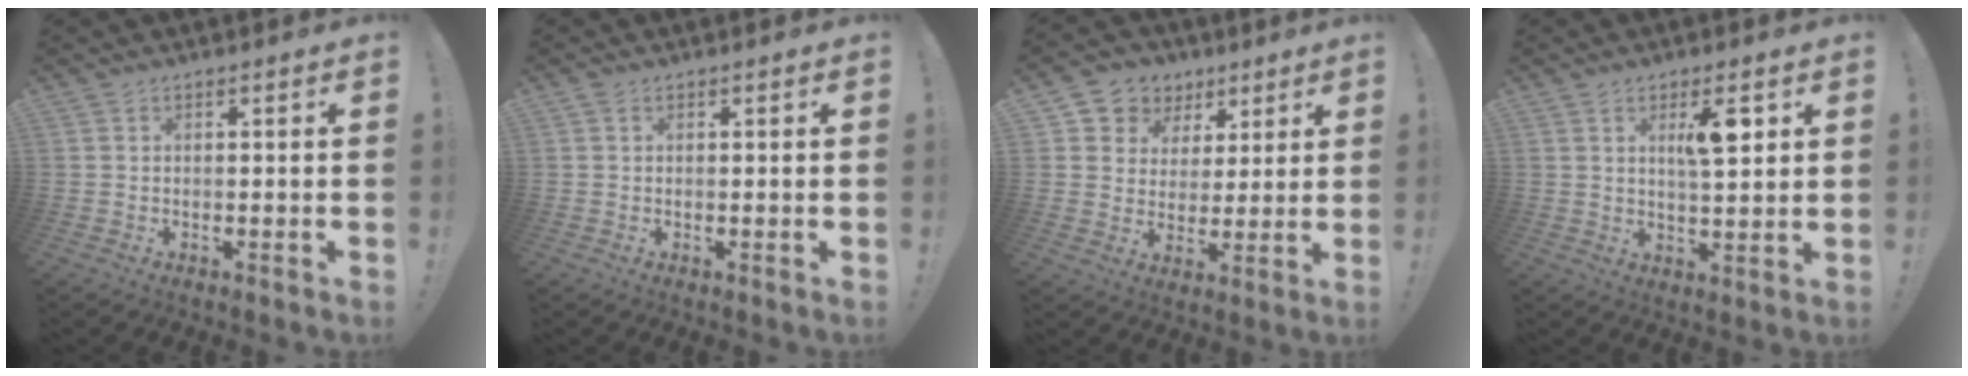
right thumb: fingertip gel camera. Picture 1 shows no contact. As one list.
[{"total": 0.6, "force": [0.3, 0.5, 0.2], "torque": [-0.002, 0.000, 0.005]}, {"total": 7.8, "force": [3.1, 7.0, 1.4], "torque": [-0.023, -0.020, 0.066]}, {"total": 7.8, "force": [3.1, 2.0, 6.9], "torque": [-0.093, -0.018, 0.041]}]